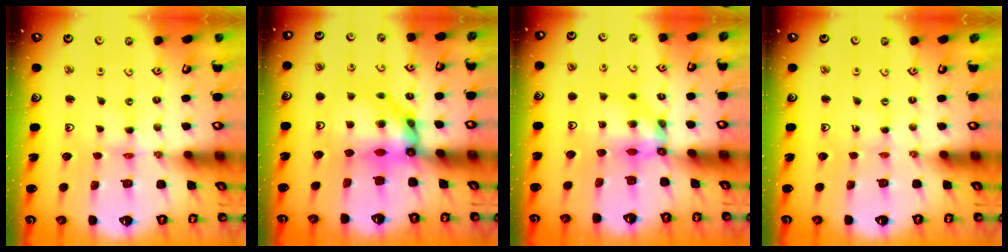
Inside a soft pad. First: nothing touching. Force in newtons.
{"total": 11.2, "press": 11.1, "slide": 1.5}
{"total": 6.3, "press": 6.3, "slide": 0.5}
{"total": 0.6, "press": 0.6, "slide": 0.1}